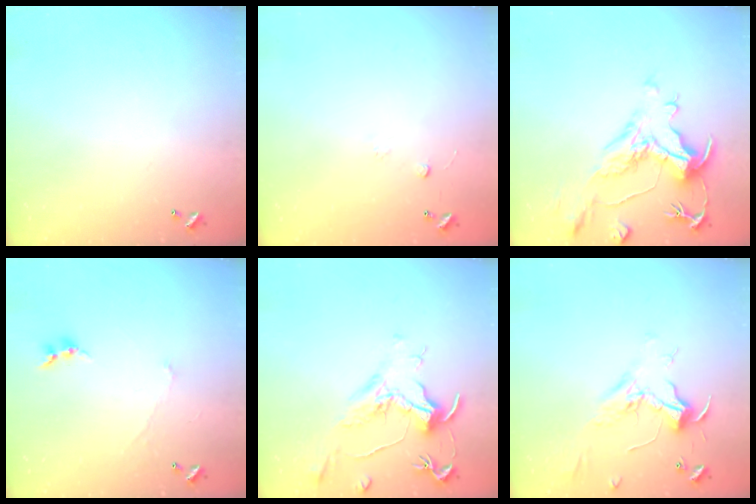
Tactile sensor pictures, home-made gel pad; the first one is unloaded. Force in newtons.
{"total": 6.6, "press": 6.6, "slide": 0.6}
{"total": 1.9, "press": 0.8, "slide": 1.7}
{"total": 0.0}
{"total": 1.5, "press": 1.2, "slide": 0.9}
{"total": 2.4, "press": 2.3, "slide": 0.8}